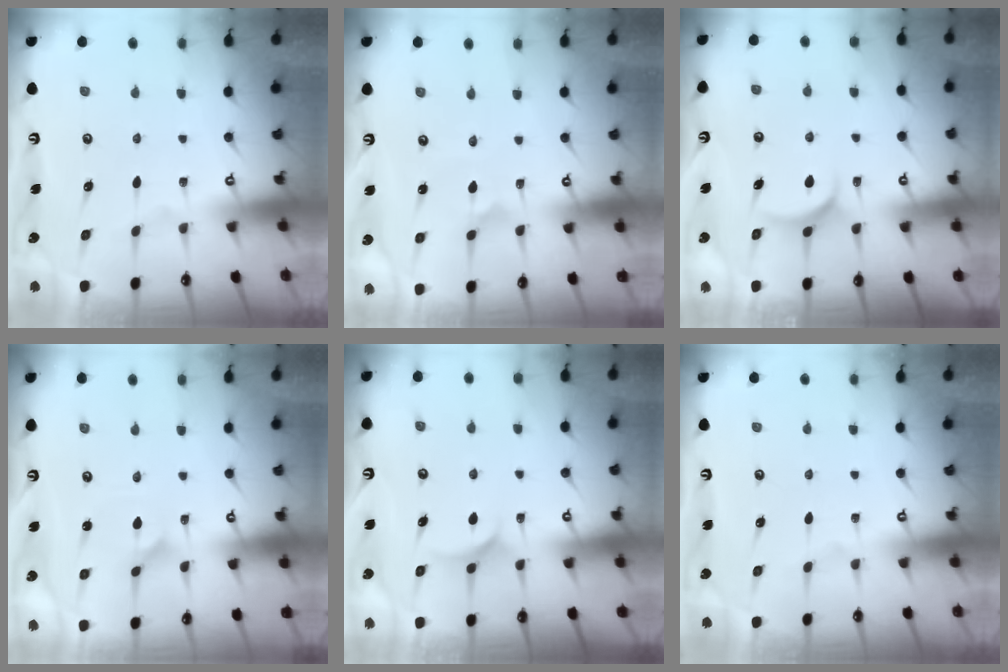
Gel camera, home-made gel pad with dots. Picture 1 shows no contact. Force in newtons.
{"total": 3.0, "press": 3.0, "slide": 0.2}
{"total": 4.9, "press": 4.9, "slide": 0.1}
{"total": 1.9, "press": 1.9, "slide": 0.0}
{"total": 6.3, "press": 6.3, "slide": 0.3}
{"total": 0.0}